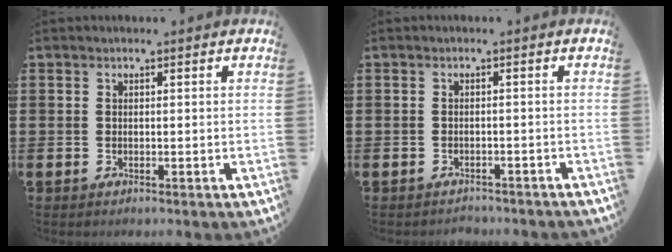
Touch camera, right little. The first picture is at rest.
{"total": 1.0, "force": [-1.0, 0.1, -0.1], "torque": [-0.005, 0.002, -0.021]}